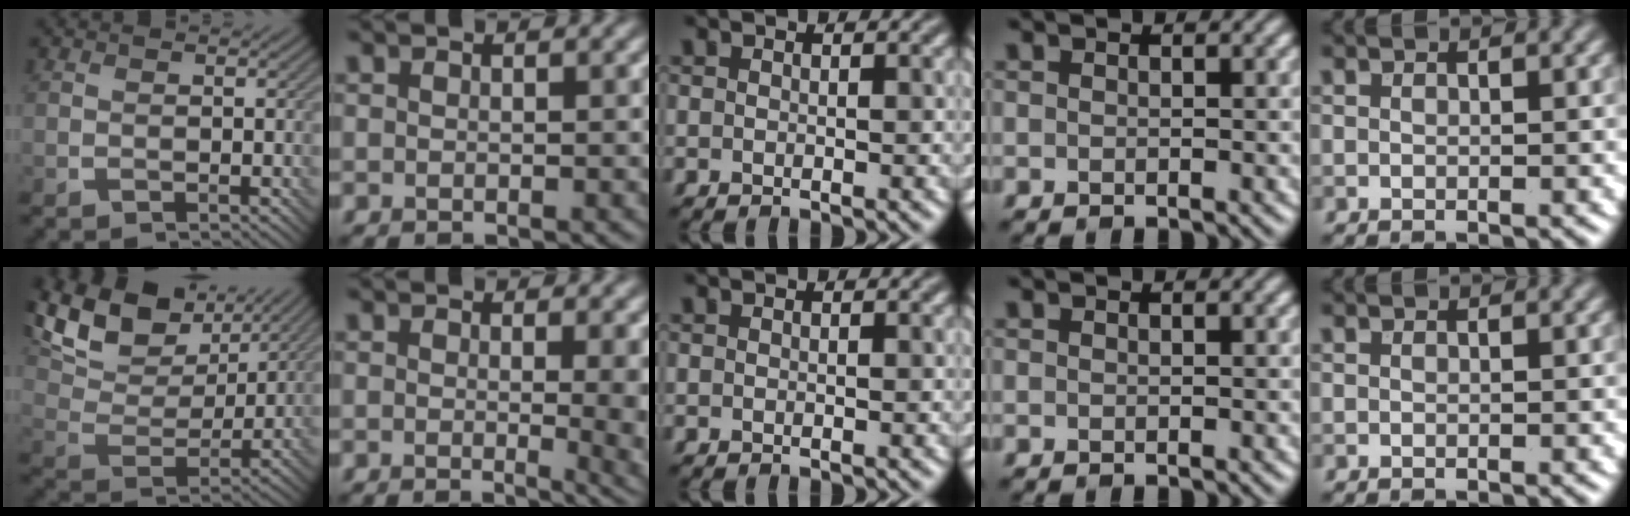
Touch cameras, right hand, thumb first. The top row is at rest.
{"thumb": {"total": 14.5, "force": [9.4, 6.9, 8.6], "torque": [-0.201, 0.020, 0.153]}, "index": {"total": 6.5, "force": [0.0, 2.8, 5.8], "torque": [-0.030, -0.001, -0.003]}}